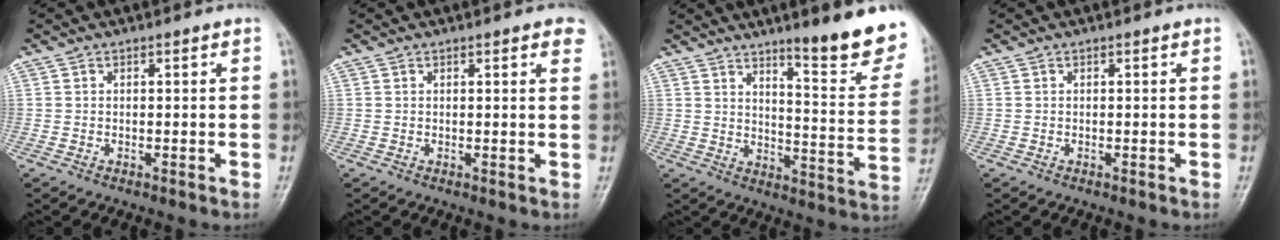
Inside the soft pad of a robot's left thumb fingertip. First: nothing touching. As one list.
[{"total": 3.3, "force": [2.1, 0.9, 2.4], "torque": [-0.017, -0.001, 0.019]}, {"total": 17.3, "force": [11.9, 2.6, 12.2], "torque": [-0.124, -0.089, 0.167]}, {"total": 0.0}]